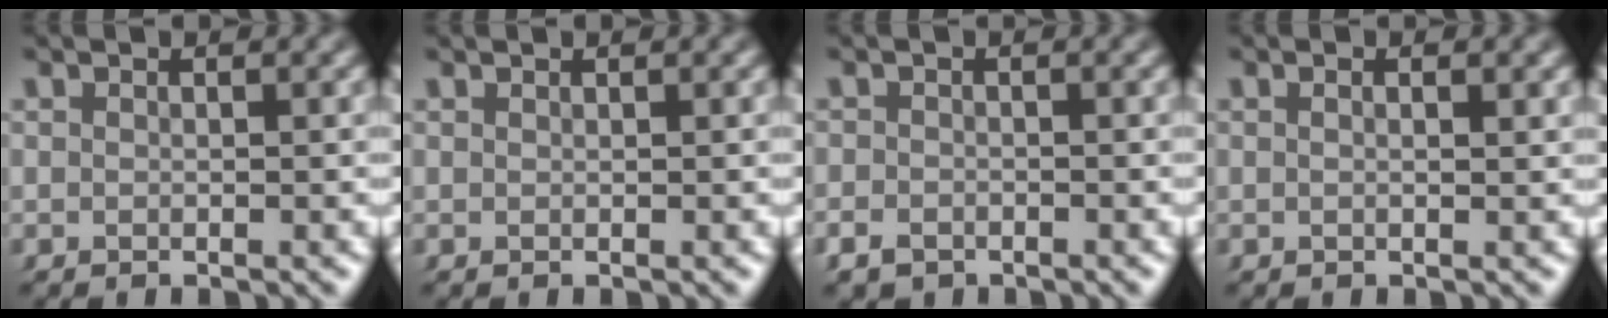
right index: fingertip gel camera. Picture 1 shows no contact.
{"total": 0.0}
{"total": 1.8, "force": [-1.3, 1.2, 0.1], "torque": [-0.010, -0.006, -0.023]}
{"total": 0.6, "force": [0.1, -0.2, 0.6], "torque": [-0.009, 0.002, 0.000]}